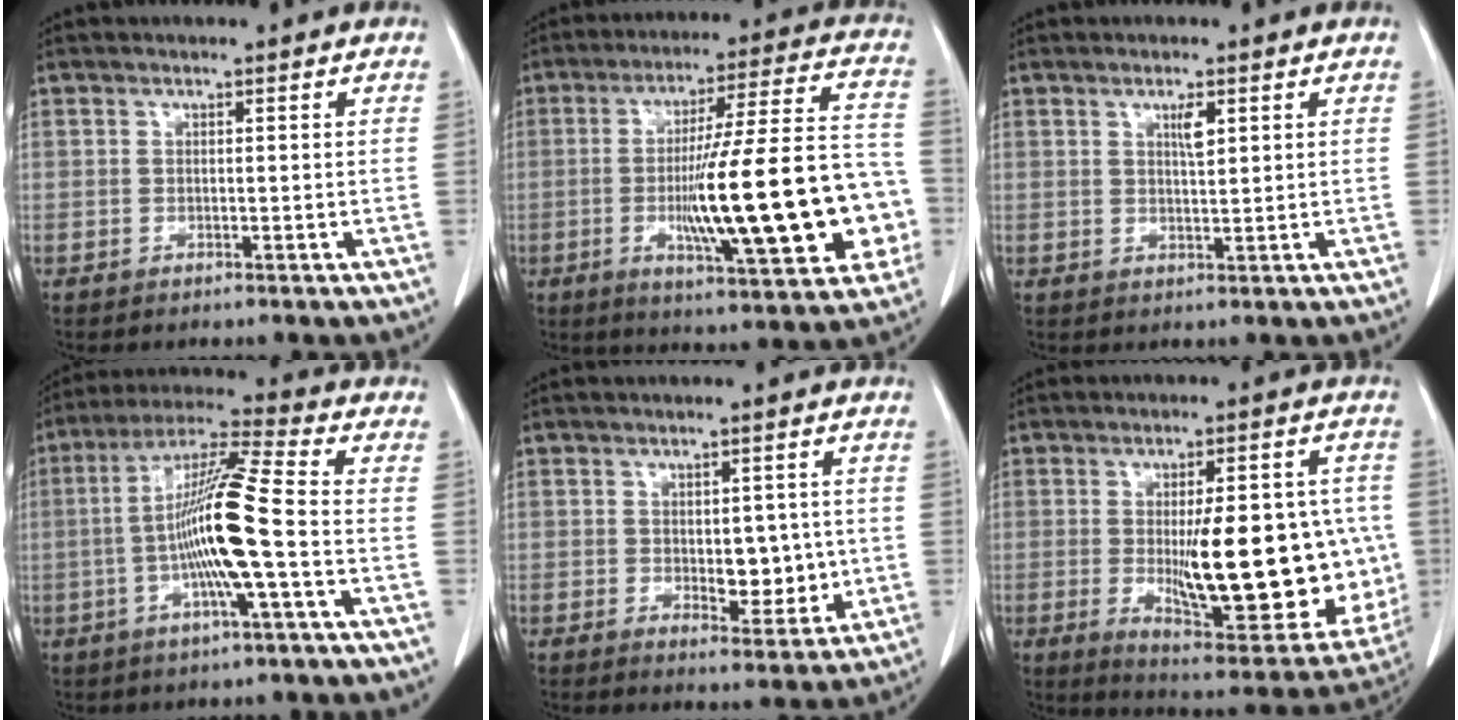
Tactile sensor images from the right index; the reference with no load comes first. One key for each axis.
{"total": 23.3, "fx": -4.5, "fy": 3.3, "fz": 22.6, "tx": -0.299, "ty": 0.020, "tz": -0.057}
{"total": 2.4, "fx": 1.1, "fy": 0.4, "fz": 2.0, "tx": -0.036, "ty": -0.002, "tz": 0.020}
{"total": 13.2, "fx": -2.2, "fy": -0.2, "fz": 13.0, "tx": -0.246, "ty": 0.005, "tz": -0.049}
{"total": 6.3, "fx": -0.2, "fy": 3.3, "fz": 5.3, "tx": -0.061, "ty": -0.004, "tz": 0.007}
{"total": 23.0, "fx": -1.7, "fy": 7.0, "fz": 21.9, "tx": -0.254, "ty": 0.003, "tz": 0.004}